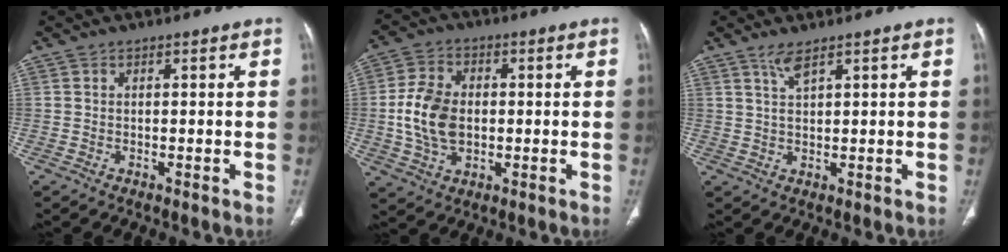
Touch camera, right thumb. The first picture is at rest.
{"total": 10.8, "force": [-0.4, 7.4, 7.8], "torque": [-0.143, 0.006, -0.007]}
{"total": 2.7, "force": [1.9, 0.4, 1.9], "torque": [-0.038, -0.005, 0.044]}